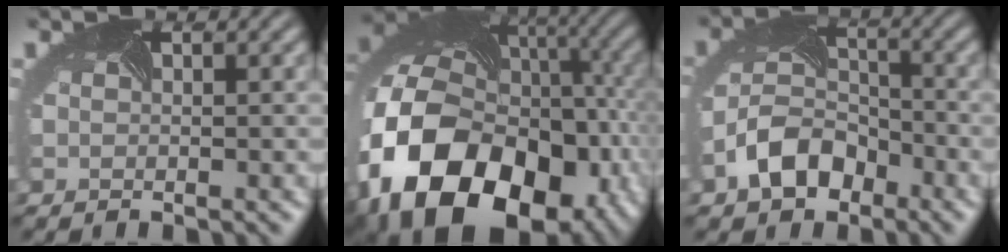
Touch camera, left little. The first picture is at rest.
{"total": 20.2, "force": [-6.1, 15.2, 11.8], "torque": [-0.273, -0.056, -0.090]}
{"total": 4.7, "force": [-2.7, 3.3, 1.9], "torque": [-0.042, 0.006, -0.060]}